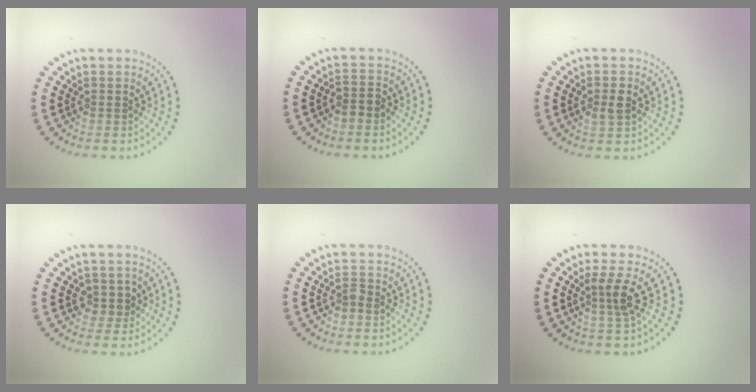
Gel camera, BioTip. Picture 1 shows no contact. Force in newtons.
{"total": 1.4, "press": 1.1, "slide": 0.8}
{"total": 1.7, "press": 1.7, "slide": 0.2}
{"total": 1.9, "press": 1.5, "slide": 1.1}
{"total": 0.8, "press": 0.6, "slide": 0.5}
{"total": 2.4, "press": 1.8, "slide": 1.5}